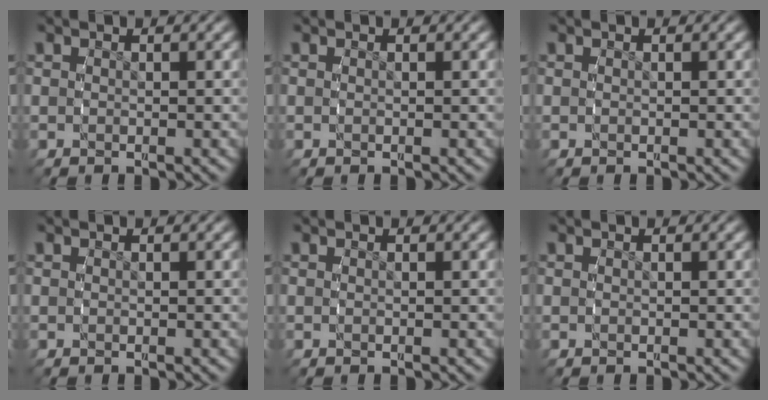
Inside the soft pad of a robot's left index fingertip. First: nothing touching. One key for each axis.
{"total": 0.0}
{"total": 0.0}
{"total": 0.0}
{"total": 0.0}
{"total": 0.0}